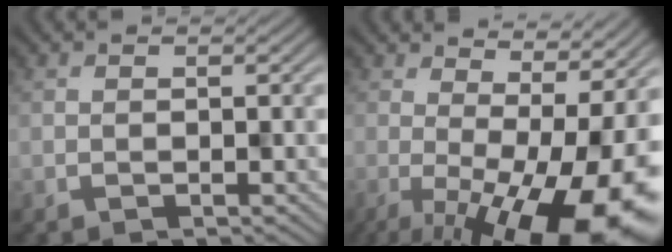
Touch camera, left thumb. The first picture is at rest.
{"total": 15.6, "force": [-3.4, 5.5, 14.3], "torque": [-0.184, -0.018, -0.034]}